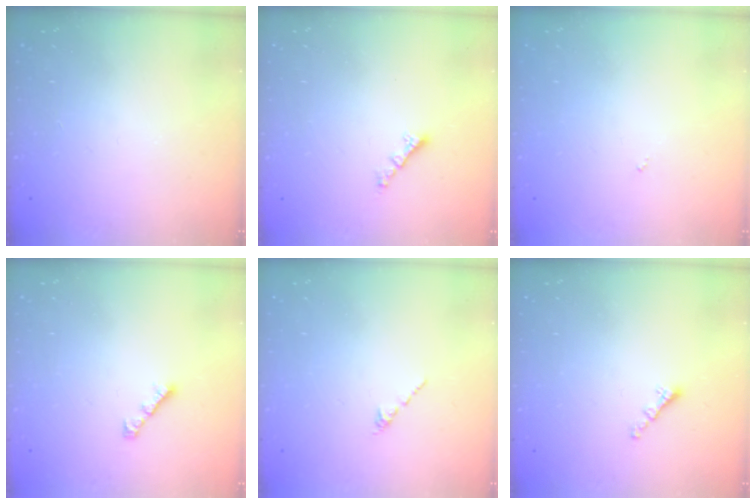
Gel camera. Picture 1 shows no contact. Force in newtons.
{"total": 1.8, "press": 1.8, "slide": 0.2}
{"total": 0.0}
{"total": 2.6, "press": 2.5, "slide": 0.7}
{"total": 0.6, "press": 0.5, "slide": 0.3}
{"total": 1.3, "press": 1.2, "slide": 0.5}